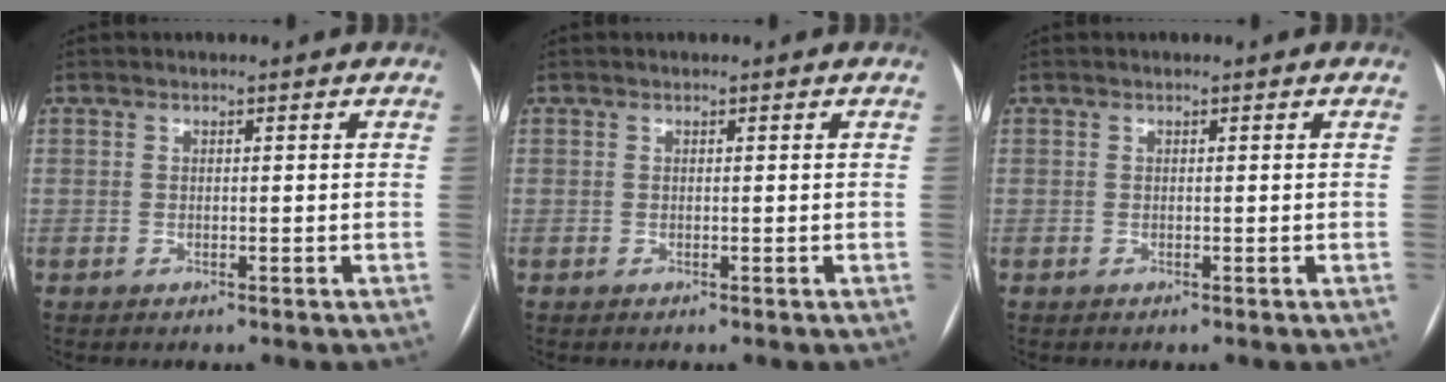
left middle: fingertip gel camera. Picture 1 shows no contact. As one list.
[{"total": 0.0}, {"total": 0.0}]